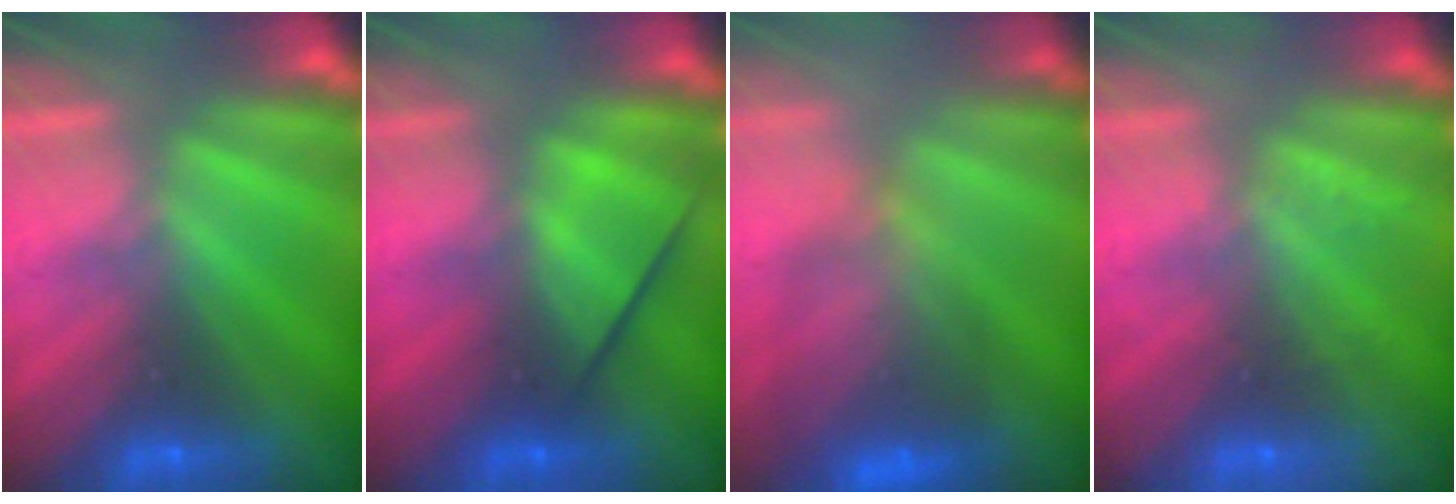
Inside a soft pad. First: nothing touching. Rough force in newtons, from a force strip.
{"total": 2.5}
{"total": 8.7}
{"total": 2.2}